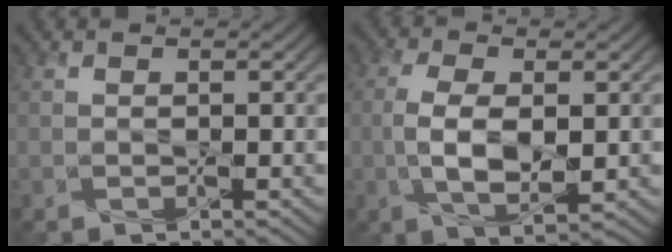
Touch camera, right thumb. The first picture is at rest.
{"total": 5.9, "force": [-0.9, 2.7, 5.1], "torque": [-0.123, -0.004, -0.017]}